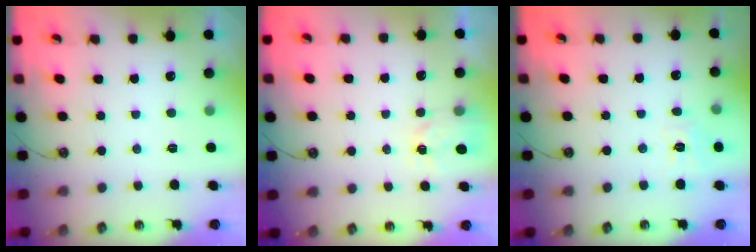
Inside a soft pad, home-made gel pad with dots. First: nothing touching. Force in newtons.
{"total": 3.0, "press": 3.0, "slide": 0.3}
{"total": 7.5, "press": 7.5, "slide": 0.8}